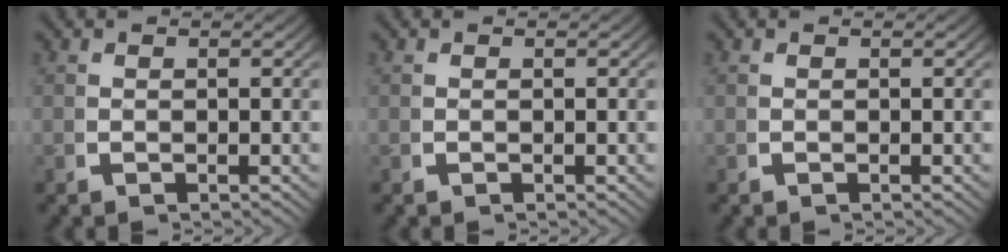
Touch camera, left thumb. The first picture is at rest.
{"total": 0.0}
{"total": 0.0}